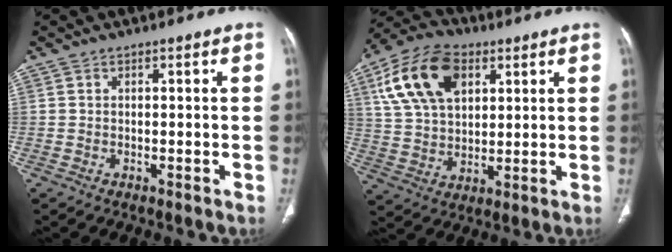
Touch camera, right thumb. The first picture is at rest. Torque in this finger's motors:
{"motor_torque": [-1.23, 1.83, 1.33, 0.83, 0.12]}